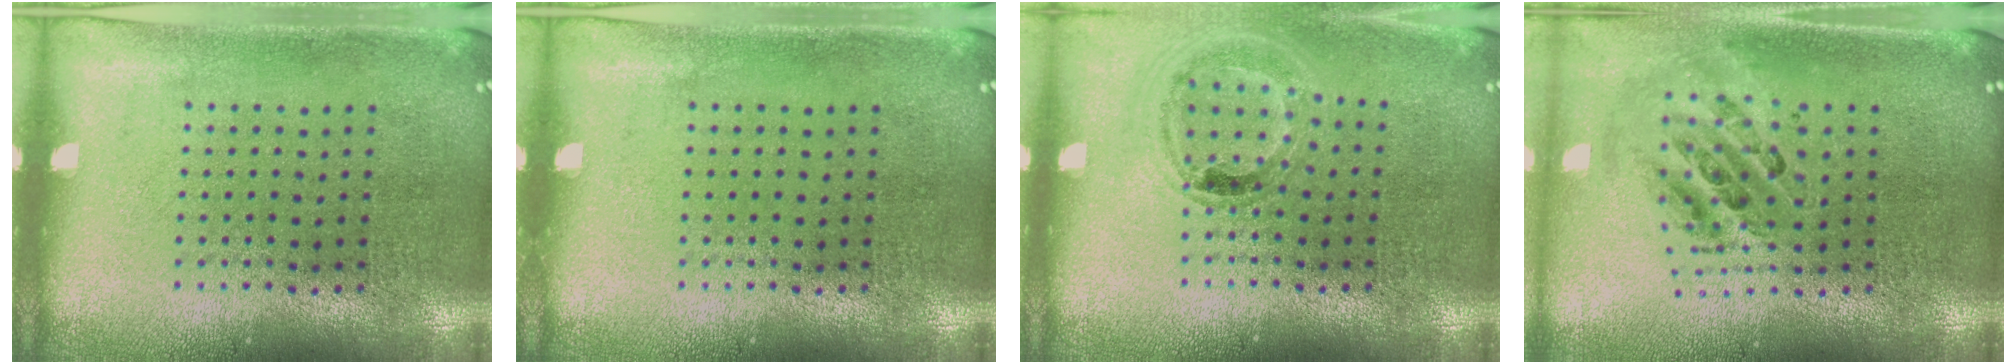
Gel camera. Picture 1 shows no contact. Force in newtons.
{"total": 0.0}
{"total": 0.9, "press": 0.9, "slide": 0.1}
{"total": 1.1, "press": 1.0, "slide": 0.4}